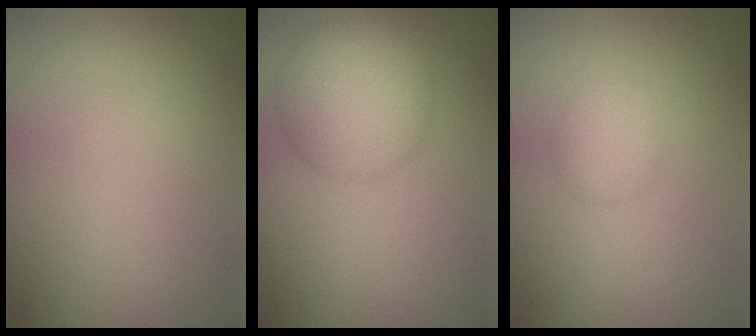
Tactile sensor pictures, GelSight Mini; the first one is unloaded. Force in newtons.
{"total": 6.1, "press": 6.1, "slide": 0.2}
{"total": 1.8, "press": 1.8, "slide": 0.0}